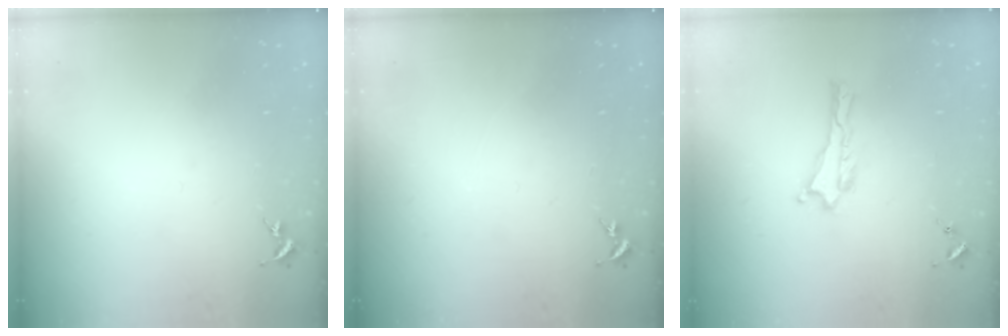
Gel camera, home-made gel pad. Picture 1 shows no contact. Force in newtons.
{"total": 0.0}
{"total": 0.0}